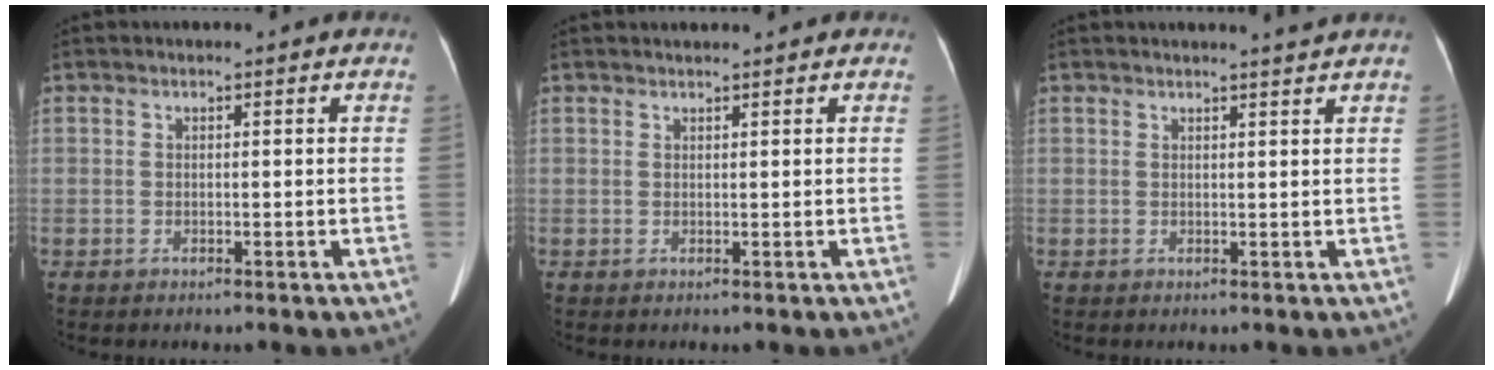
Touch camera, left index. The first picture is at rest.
{"total": 3.4, "force": [3.1, 0.5, 1.3], "torque": [-0.020, 0.019, 0.032]}
{"total": 1.9, "force": [1.7, -0.7, 0.4], "torque": [-0.014, -0.009, 0.025]}